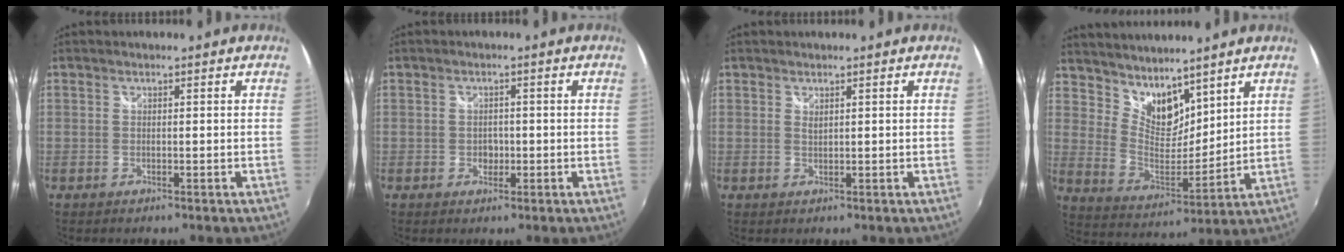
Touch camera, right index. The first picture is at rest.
{"total": 2.3, "force": [-0.5, 2.0, 1.0], "torque": [-0.014, 0.001, -0.008]}
{"total": 0.7, "force": [0.5, 0.3, 0.4], "torque": [-0.007, 0.001, 0.009]}
{"total": 10.7, "force": [8.7, 4.7, 4.2], "torque": [-0.076, -0.003, 0.170]}